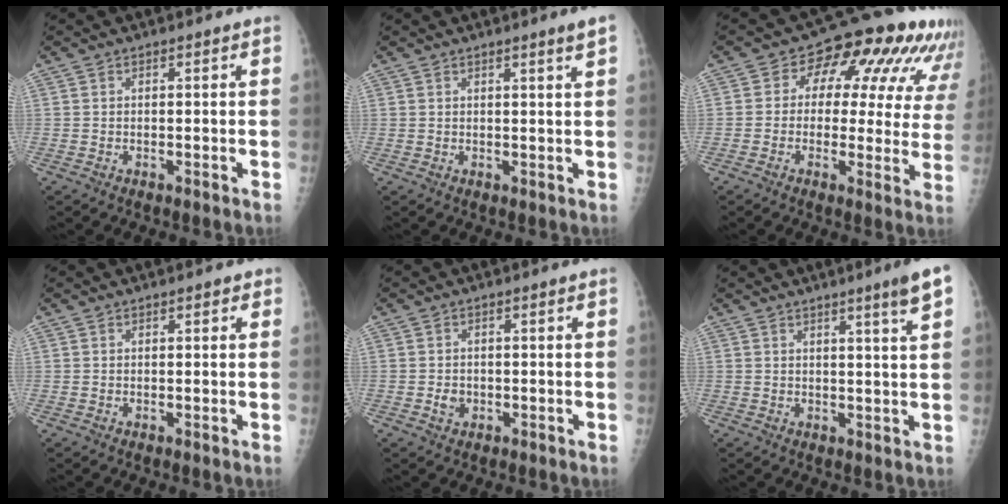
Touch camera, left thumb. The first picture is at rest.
{"total": 2.3, "force": [1.5, -0.5, 1.7], "torque": [-0.026, -0.013, 0.023]}
{"total": 17.2, "force": [7.6, 9.8, 12.0], "torque": [-0.109, 0.006, 0.080]}
{"total": 1.2, "force": [0.7, 0.6, 0.7], "torque": [-0.001, -0.001, 0.006]}
{"total": 1.9, "force": [-0.4, 1.6, 1.0], "torque": [-0.011, 0.005, -0.004]}
{"total": 5.8, "force": [3.3, -0.5, 4.7], "torque": [-0.066, -0.020, 0.046]}